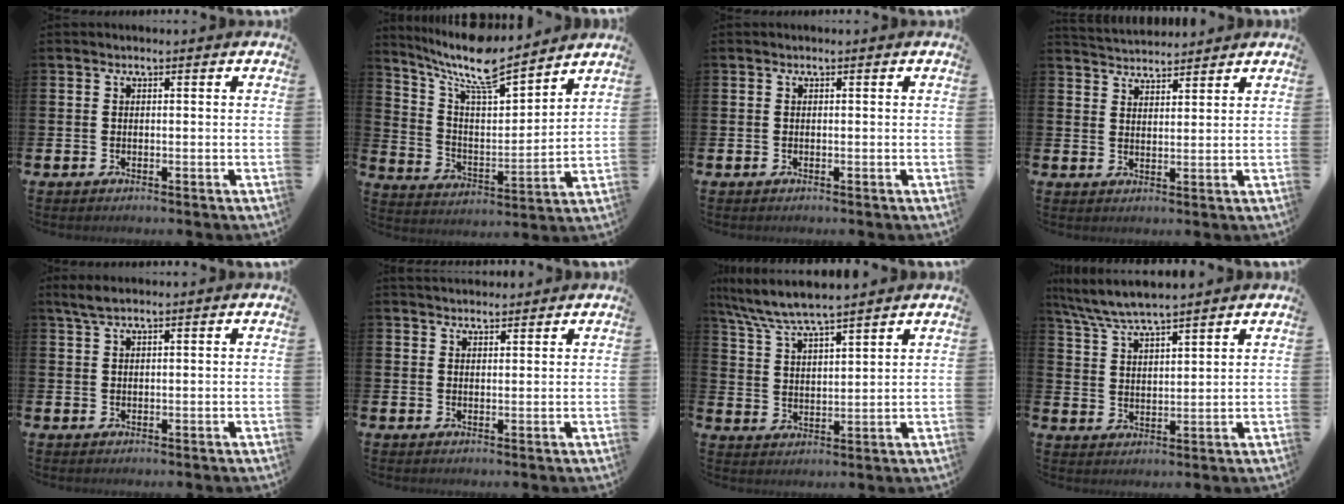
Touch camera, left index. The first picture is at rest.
{"total": 10.3, "force": [9.0, 2.0, 4.6], "torque": [-0.119, -0.057, 0.156]}
{"total": 0.0}
{"total": 3.9, "force": [3.8, 0.5, -0.3], "torque": [-0.003, -0.022, 0.069]}
{"total": 2.5, "force": [1.8, 0.5, 1.6], "torque": [-0.039, 0.007, 0.033]}
{"total": 2.5, "force": [2.5, 0.6, 0.1], "torque": [0.003, -0.010, 0.043]}
{"total": 6.7, "force": [6.4, 0.3, 2.0], "torque": [-0.062, -0.030, 0.113]}
{"total": 6.2, "force": [5.9, 0.5, 1.9], "torque": [-0.058, -0.024, 0.105]}